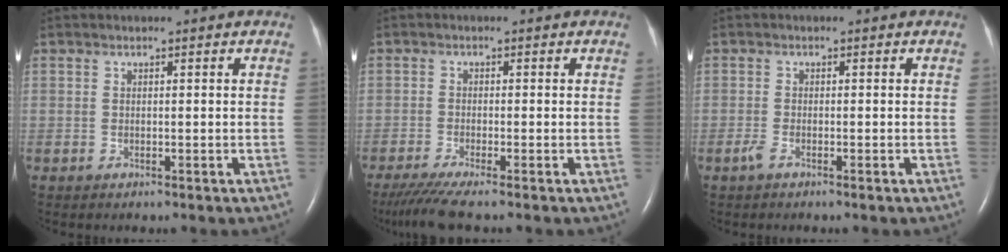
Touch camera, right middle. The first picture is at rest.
{"total": 5.5, "force": [-4.4, -0.4, 3.3], "torque": [-0.060, -0.019, -0.078]}
{"total": 1.4, "force": [-0.9, 0.2, 1.0], "torque": [-0.029, -0.004, -0.020]}